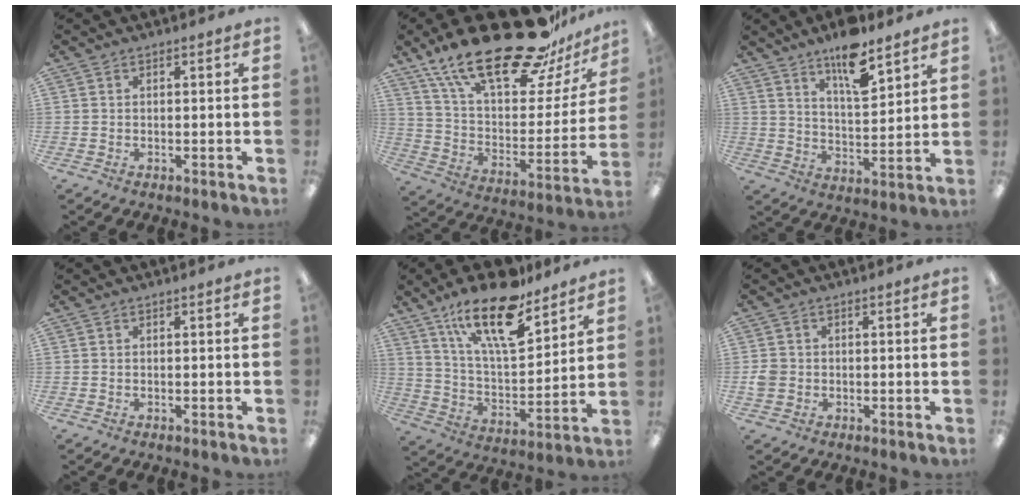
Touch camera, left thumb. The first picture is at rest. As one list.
[{"total": 27.8, "force": [20.4, 9.3, 16.5], "torque": [-0.276, -0.129, 0.345]}, {"total": 12.4, "force": [9.1, 4.0, 7.4], "torque": [-0.111, -0.055, 0.153]}, {"total": 0.0}, {"total": 20.6, "force": [14.0, 7.8, 13.0], "torque": [-0.212, -0.084, 0.238]}, {"total": 3.0, "force": [-0.5, 2.8, 0.9], "torque": [-0.008, 0.002, -0.012]}]